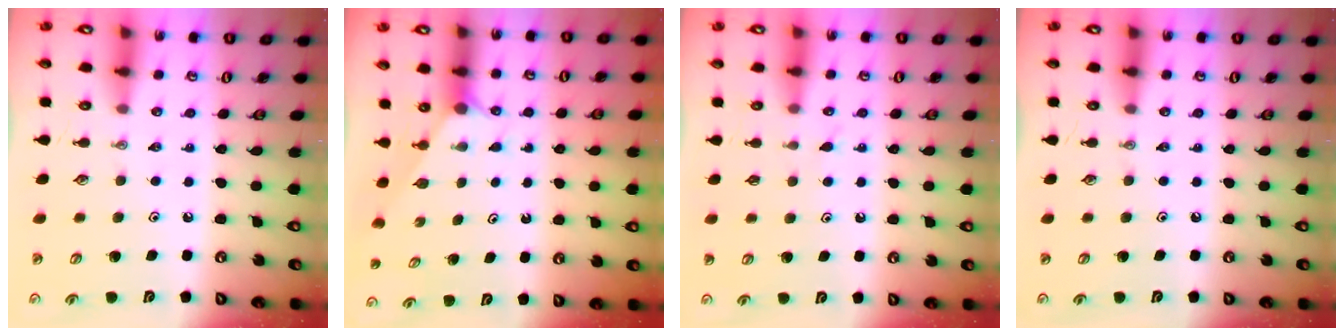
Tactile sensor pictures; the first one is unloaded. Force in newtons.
{"total": 0.9, "press": 0.9, "slide": 0.2}
{"total": 7.1, "press": 7.1, "slide": 0.5}
{"total": 0.0}